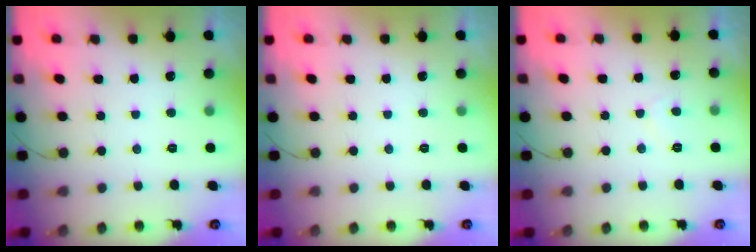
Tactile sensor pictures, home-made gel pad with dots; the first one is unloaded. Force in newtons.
{"total": 0.0}
{"total": 3.5, "press": 3.4, "slide": 0.6}